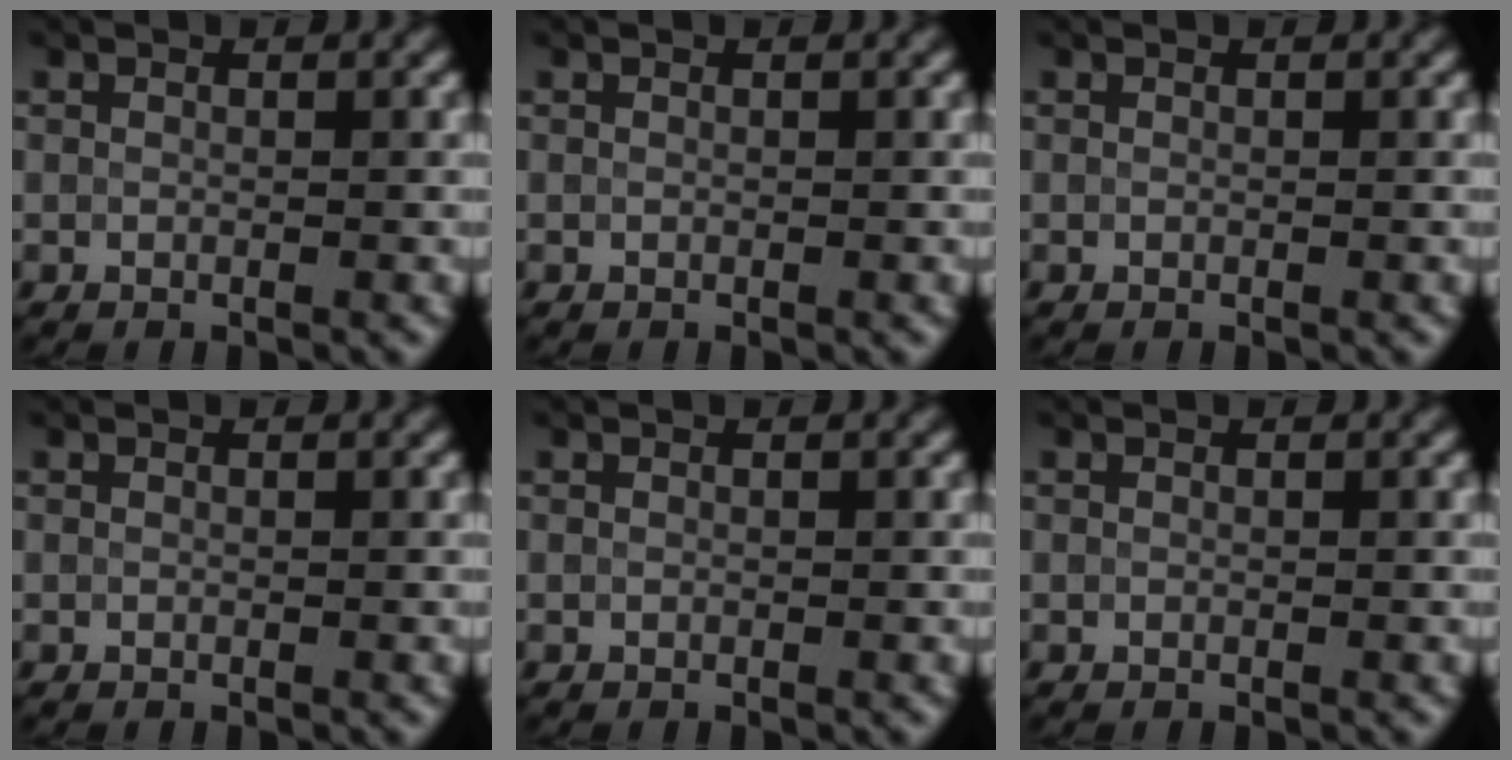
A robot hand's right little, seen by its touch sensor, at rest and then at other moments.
{"total": 0.0}
{"total": 0.0}
{"total": 0.0}
{"total": 0.0}
{"total": 0.0}